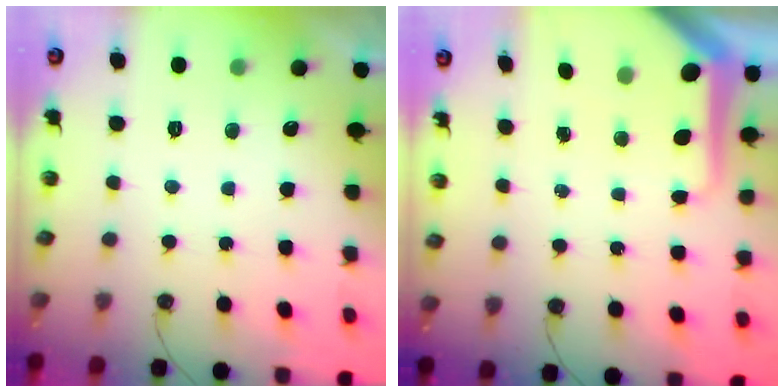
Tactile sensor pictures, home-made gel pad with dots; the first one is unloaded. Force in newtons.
{"total": 7.9, "press": 7.8, "slide": 0.9}